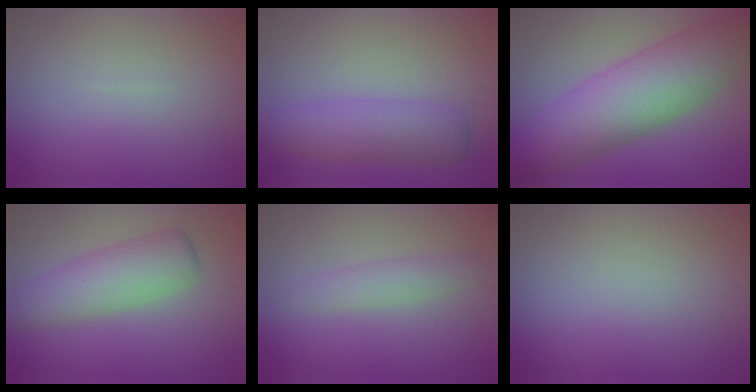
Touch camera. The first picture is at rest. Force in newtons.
{"total": 4.6, "press": 4.6, "slide": 0.1}
{"total": 10.4, "press": 10.4, "slide": 0.3}
{"total": 5.2, "press": 5.2, "slide": 0.1}
{"total": 2.1, "press": 2.1, "slide": 0.1}
{"total": 0.0}